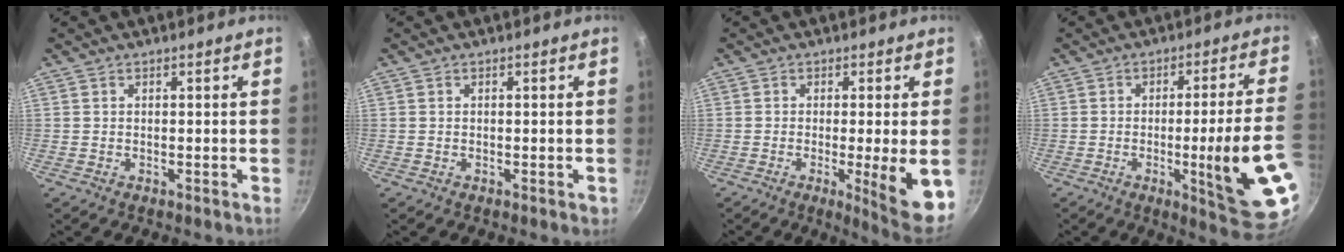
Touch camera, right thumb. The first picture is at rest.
{"total": 0.8, "force": [-0.3, 0.4, 0.6], "torque": [-0.006, 0.003, -0.005]}
{"total": 9.6, "force": [-1.8, 1.1, 9.4], "torque": [-0.126, -0.008, -0.020]}
{"total": 17.1, "force": [-4.0, 1.6, 16.5], "torque": [-0.219, 0.007, -0.045]}